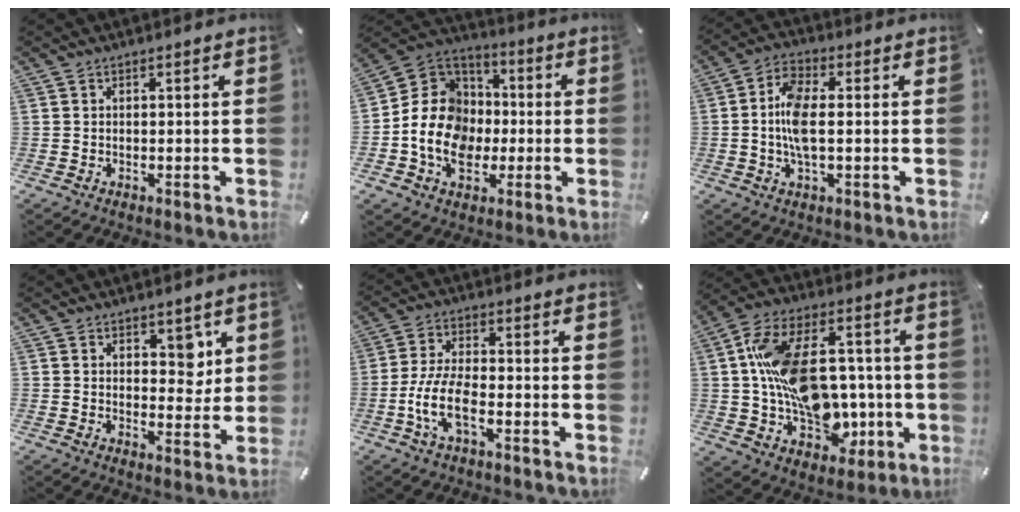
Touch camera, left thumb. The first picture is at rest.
{"total": 15.0, "force": [-3.6, 12.8, 6.9], "torque": [-0.158, 0.027, -0.064]}
{"total": 8.8, "force": [-0.4, 4.0, 7.9], "torque": [-0.172, -0.004, -0.009]}
{"total": 5.4, "force": [2.7, 3.8, 2.8], "torque": [-0.010, -0.015, 0.038]}
{"total": 8.9, "force": [-3.5, 3.6, 7.3], "torque": [-0.163, -0.004, -0.066]}
{"total": 21.2, "force": [0.9, 15.0, 15.0], "torque": [-0.271, 0.011, 0.028]}